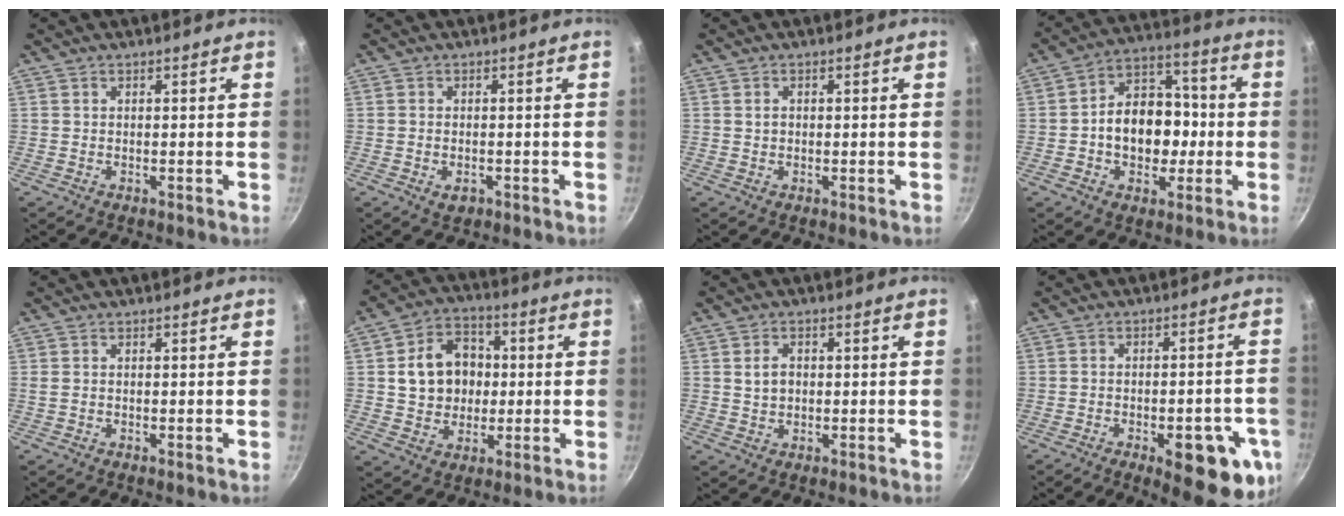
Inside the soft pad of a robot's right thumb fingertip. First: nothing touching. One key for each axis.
{"total": 2.2, "fx": -0.9, "fy": 1.4, "fz": 1.4, "tx": -0.022, "ty": 0.004, "tz": -0.010}
{"total": 1.0, "fx": 0.2, "fy": 0.8, "fz": 0.6, "tx": -0.008, "ty": 0.002, "tz": 0.004}
{"total": 14.5, "fx": -1.4, "fy": 10.2, "fz": 10.2, "tx": -0.114, "ty": 0.038, "tz": -0.025}
{"total": 1.0, "fx": 0.0, "fy": 0.5, "fz": 0.8, "tx": -0.023, "ty": -0.002, "tz": 0.000}
{"total": 12.5, "fx": 1.2, "fy": 10.2, "fz": 7.2, "tx": -0.083, "ty": 0.012, "tz": 0.019}
{"total": 3.2, "fx": 0.5, "fy": 2.4, "fz": 2.1, "tx": -0.031, "ty": 0.002, "tz": 0.010}
{"total": 15.7, "fx": -6.7, "fy": 5.7, "fz": 13.0, "tx": -0.118, "ty": 0.026, "tz": -0.072}